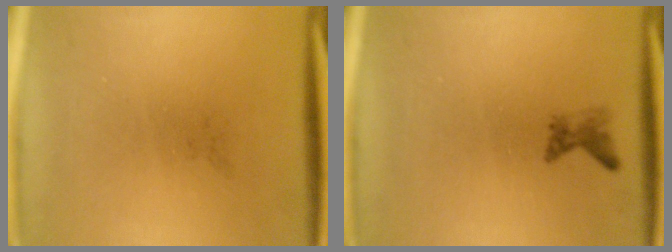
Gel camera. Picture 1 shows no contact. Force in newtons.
{"total": 1.2}